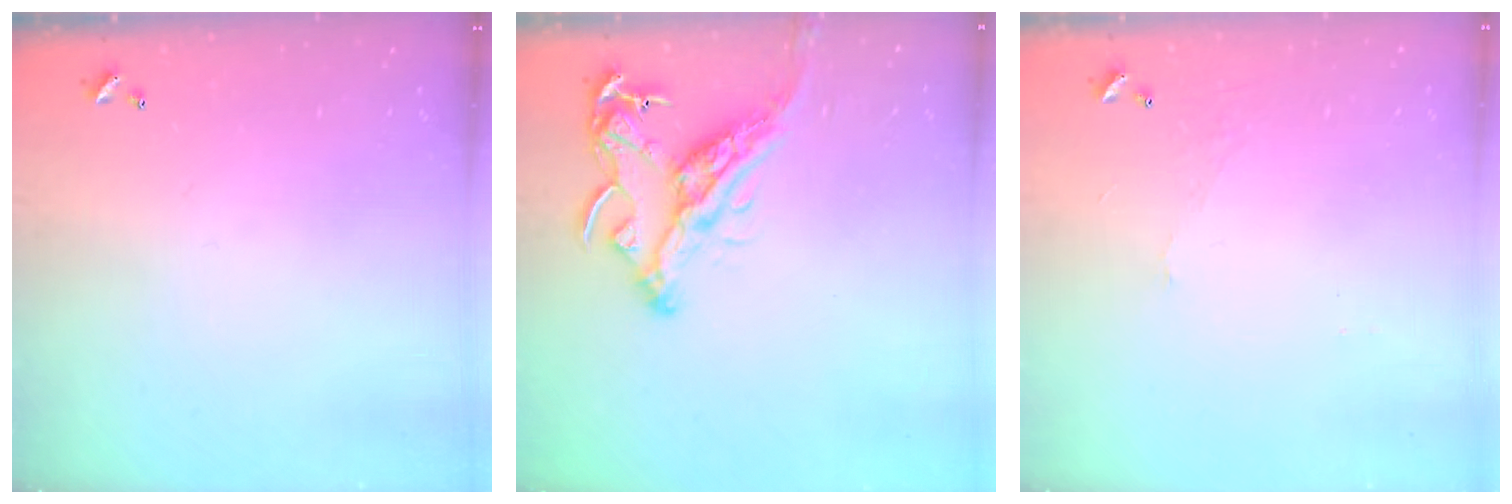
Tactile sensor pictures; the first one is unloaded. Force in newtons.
{"total": 15.3, "press": 15.2, "slide": 1.8}
{"total": 0.0}